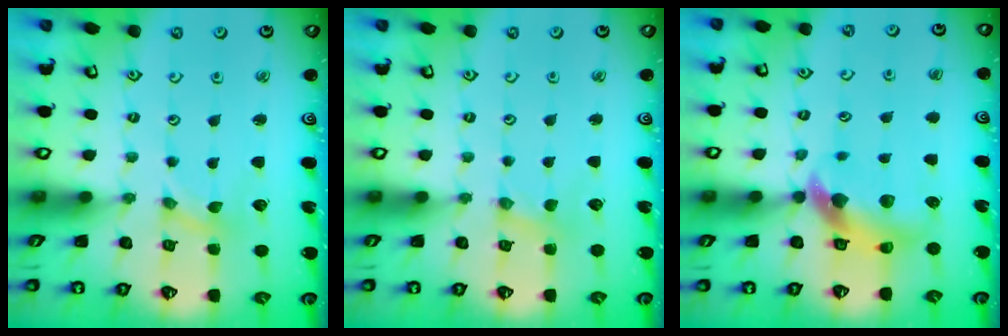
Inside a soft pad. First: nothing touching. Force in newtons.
{"total": 0.6, "press": 0.6, "slide": 0.1}
{"total": 9.9, "press": 9.8, "slide": 1.6}